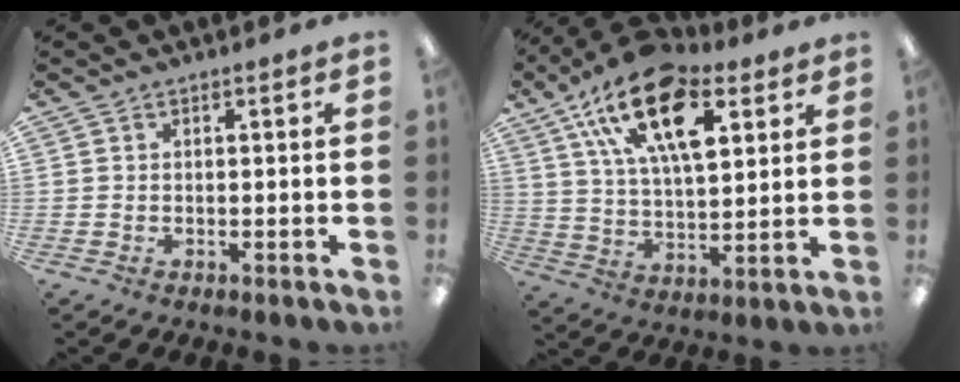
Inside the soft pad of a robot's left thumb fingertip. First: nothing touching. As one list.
[{"total": 21.2, "force": [10.5, 10.4, 15.1], "torque": [-0.270, -0.037, 0.180]}]